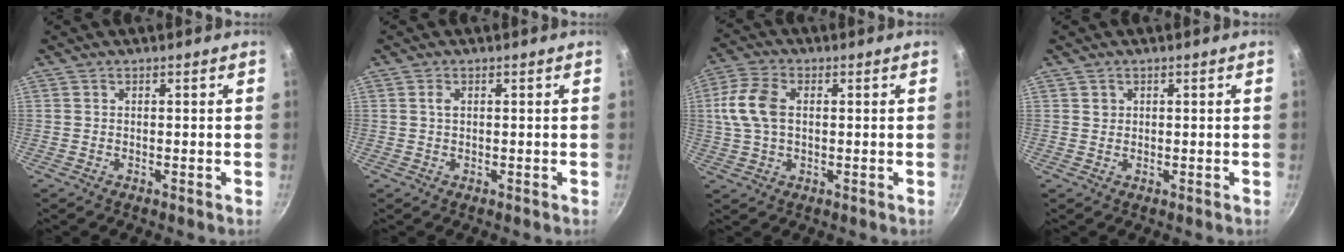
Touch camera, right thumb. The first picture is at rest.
{"total": 1.1, "force": [0.3, 0.6, 0.8], "torque": [-0.014, 0.001, 0.004]}
{"total": 9.1, "force": [1.1, 5.6, 7.1], "torque": [-0.149, 0.017, 0.014]}
{"total": 1.0, "force": [0.4, 0.9, 0.2], "torque": [0.002, 0.003, 0.005]}